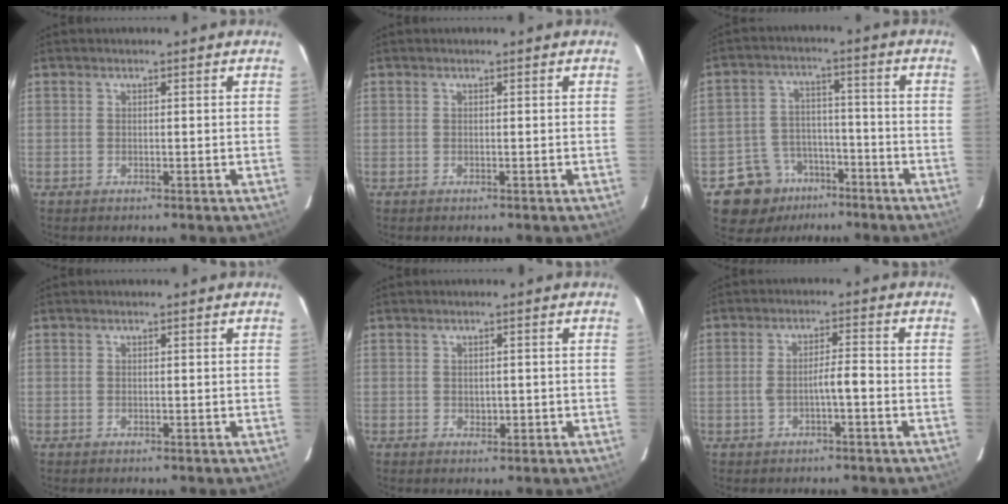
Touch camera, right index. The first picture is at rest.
{"total": 0.0}
{"total": 9.0, "force": [-5.4, 7.0, 1.5], "torque": [-0.026, 0.027, -0.079]}
{"total": 0.0}
{"total": 1.3, "force": [-0.1, 1.0, 0.9], "torque": [-0.013, 0.001, 0.004]}
{"total": 3.8, "force": [-1.1, 0.5, 3.6], "torque": [-0.062, 0.011, -0.015]}